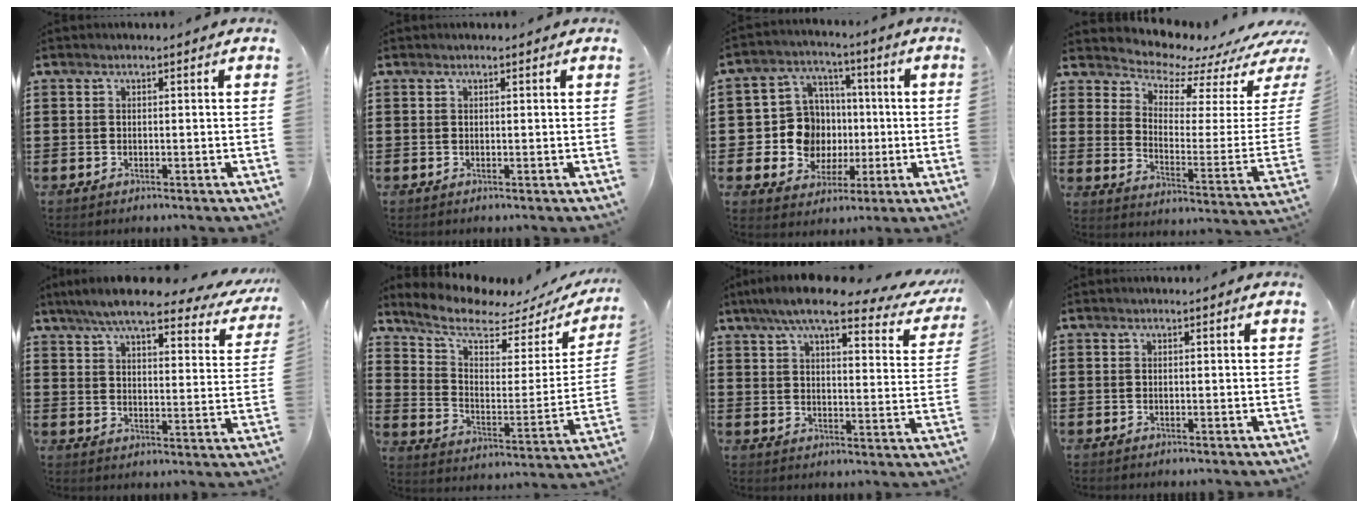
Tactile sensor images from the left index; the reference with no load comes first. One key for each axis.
{"total": 0.0}
{"total": 9.9, "fx": -0.1, "fy": 9.4, "fz": 3.1, "tx": -0.092, "ty": 0.008, "tz": 0.008}
{"total": 6.0, "fx": 5.7, "fy": 1.4, "fz": 0.9, "tx": -0.042, "ty": -0.065, "tz": 0.094}
{"total": 8.3, "fx": 7.0, "fy": 0.8, "fz": 4.3, "tx": -0.103, "ty": -0.034, "tz": 0.119}
{"total": 7.8, "fx": 6.4, "fy": 2.2, "fz": 3.8, "tx": -0.097, "ty": -0.039, "tz": 0.108}
{"total": 9.6, "fx": 7.6, "fy": 1.4, "fz": 5.7, "tx": -0.120, "ty": -0.029, "tz": 0.126}
{"total": 0.0}